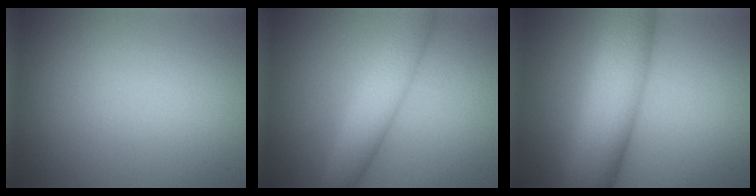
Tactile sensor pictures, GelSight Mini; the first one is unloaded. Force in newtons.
{"total": 4.8, "press": 4.8, "slide": 0.2}
{"total": 10.1, "press": 10.1, "slide": 0.2}